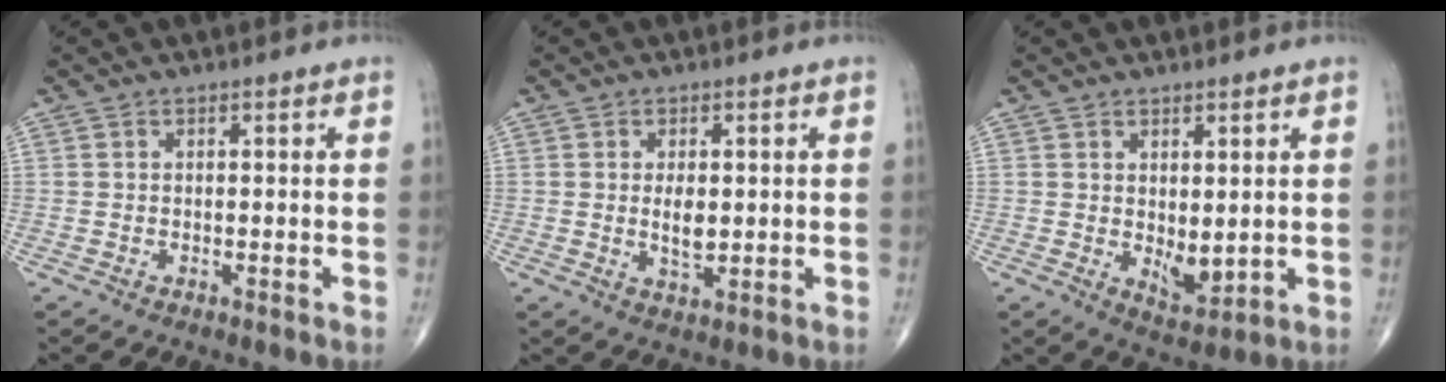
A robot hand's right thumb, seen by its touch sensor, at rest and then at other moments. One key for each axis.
{"total": 4.2, "fx": 0.2, "fy": 2.1, "fz": 3.6, "tx": -0.055, "ty": -0.007, "tz": 0.007}
{"total": 5.0, "fx": 0.4, "fy": 2.6, "fz": 4.2, "tx": -0.053, "ty": -0.018, "tz": 0.019}